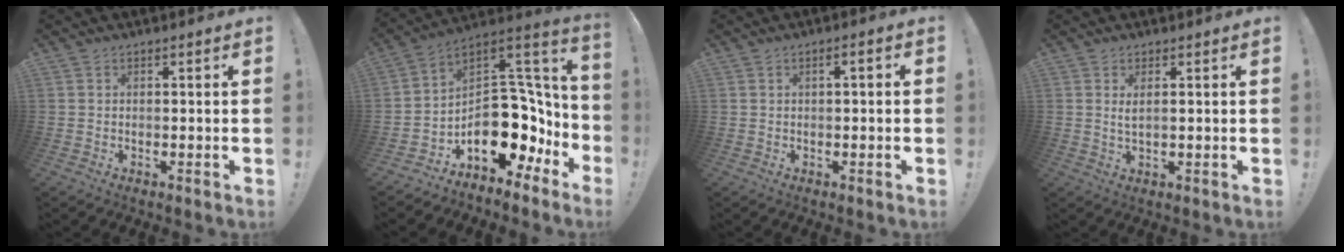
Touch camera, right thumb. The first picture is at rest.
{"total": 20.2, "force": [-4.3, 13.6, 14.3], "torque": [-0.190, 0.004, -0.038]}
{"total": 1.8, "force": [-0.4, 0.5, 1.6], "torque": [-0.024, 0.004, -0.010]}
{"total": 2.3, "force": [1.3, 0.3, 1.9], "torque": [-0.025, -0.008, 0.019]}